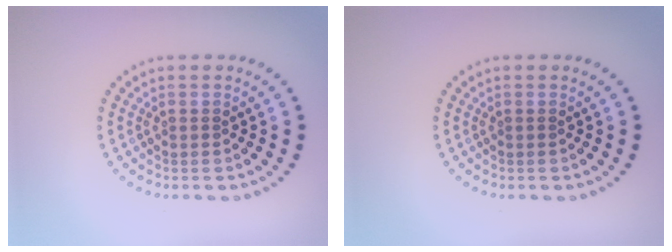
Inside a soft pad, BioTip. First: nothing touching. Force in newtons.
{"total": 0.0}